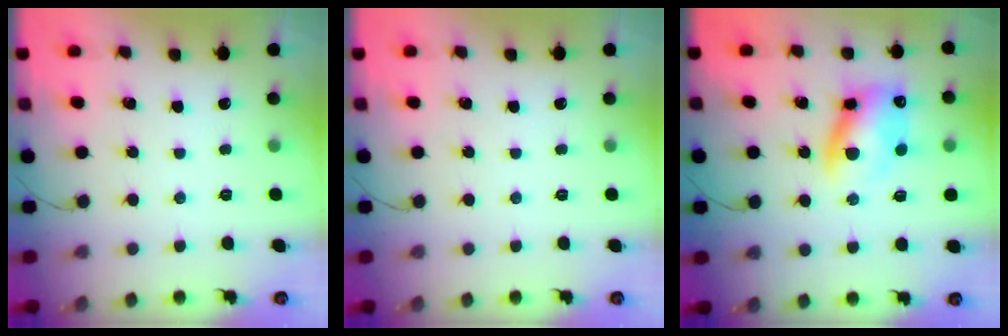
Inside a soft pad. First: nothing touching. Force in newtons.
{"total": 0.0}
{"total": 10.9, "press": 10.6, "slide": 2.4}